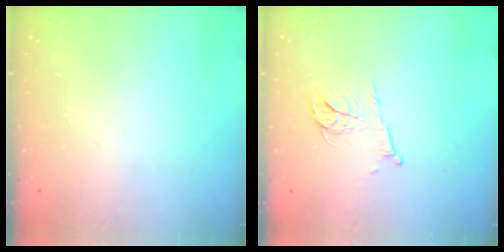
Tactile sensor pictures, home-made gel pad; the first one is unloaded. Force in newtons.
{"total": 8.0, "press": 8.0, "slide": 0.3}